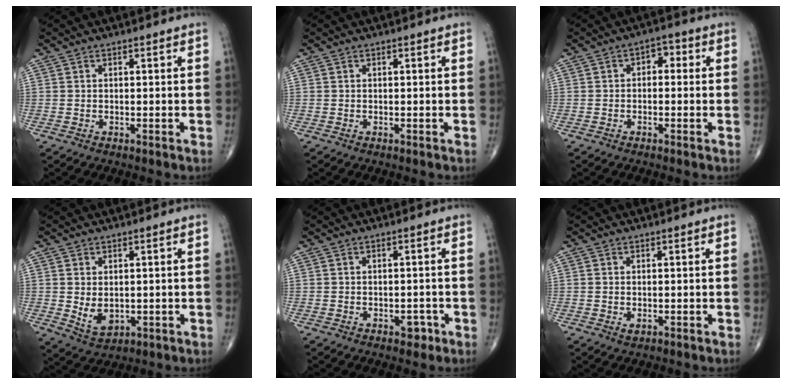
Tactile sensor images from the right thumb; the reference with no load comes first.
{"total": 0.0}
{"total": 3.1, "force": [0.2, 2.1, 2.3], "torque": [-0.008, 0.014, -0.010]}
{"total": 5.0, "force": [0.0, 3.3, 3.7], "torque": [-0.055, -0.012, 0.014]}
{"total": 2.2, "force": [-1.1, 1.4, 1.2], "torque": [-0.005, 0.006, -0.013]}
{"total": 1.1, "force": [-0.1, 0.6, 0.8], "torque": [-0.015, 0.001, 0.000]}